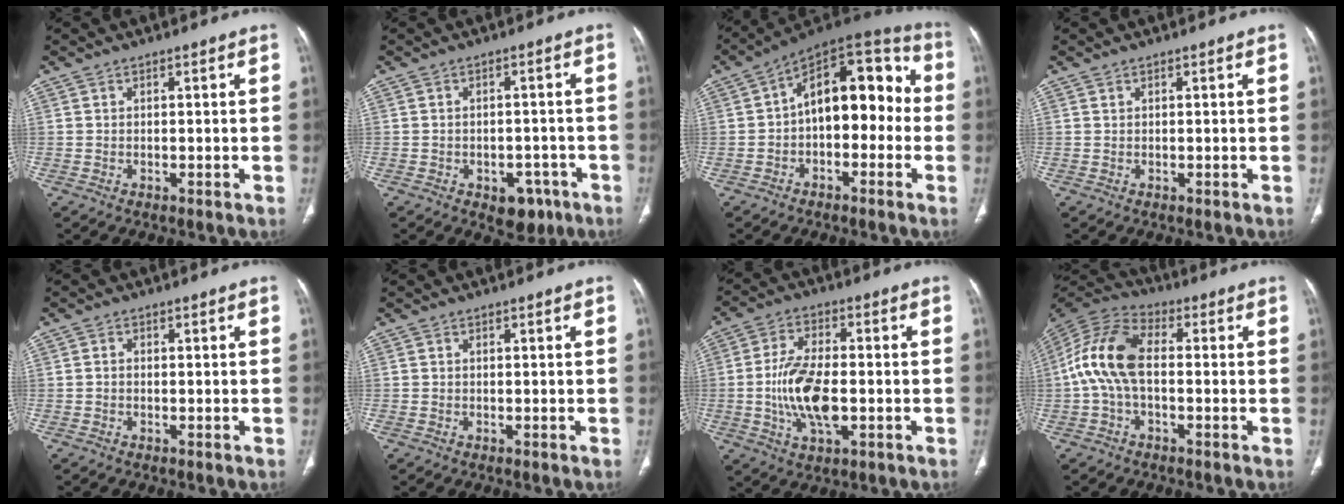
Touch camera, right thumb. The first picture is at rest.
{"total": 6.0, "force": [-3.1, 4.0, 3.3], "torque": [-0.016, 0.020, -0.033]}
{"total": 16.5, "force": [-0.7, 9.7, 13.4], "torque": [-0.145, 0.056, -0.025]}
{"total": 0.0}
{"total": 0.7, "force": [-0.2, 0.6, 0.4], "torque": [-0.002, 0.002, -0.006]}
{"total": 0.0}
{"total": 12.1, "force": [-1.8, 5.7, 10.5], "torque": [-0.204, 0.005, -0.034]}
{"total": 12.0, "force": [-0.4, 6.6, 9.9], "torque": [-0.203, 0.033, -0.018]}